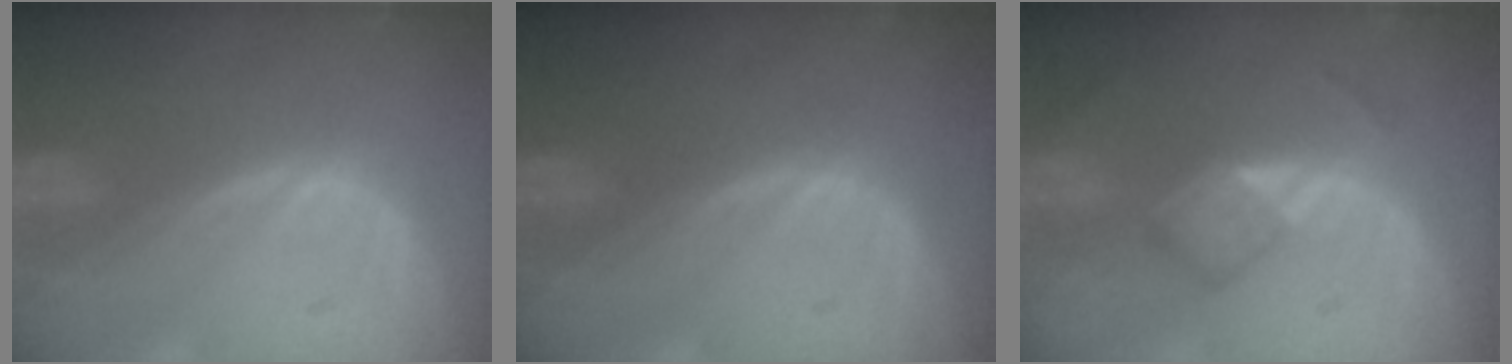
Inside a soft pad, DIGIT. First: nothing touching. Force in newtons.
{"total": 0.0}
{"total": 4.9, "press": 4.6, "slide": 1.8}